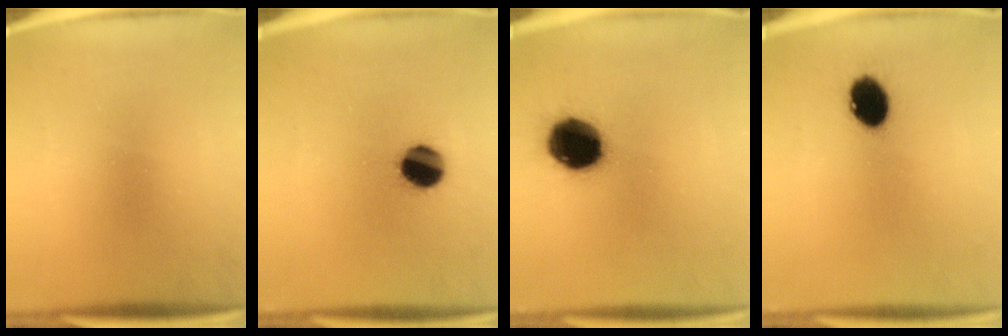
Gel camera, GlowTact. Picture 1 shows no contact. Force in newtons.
{"total": 9.6}
{"total": 16.8}
{"total": 8.6}